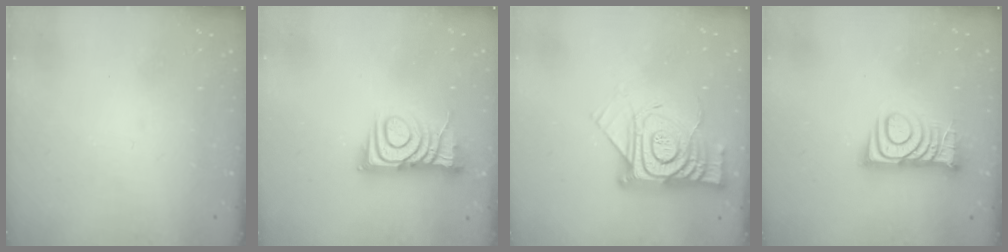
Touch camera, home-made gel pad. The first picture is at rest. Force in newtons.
{"total": 10.0, "press": 10.0, "slide": 0.3}
{"total": 16.7, "press": 16.6, "slide": 1.8}
{"total": 10.8, "press": 10.8, "slide": 0.9}